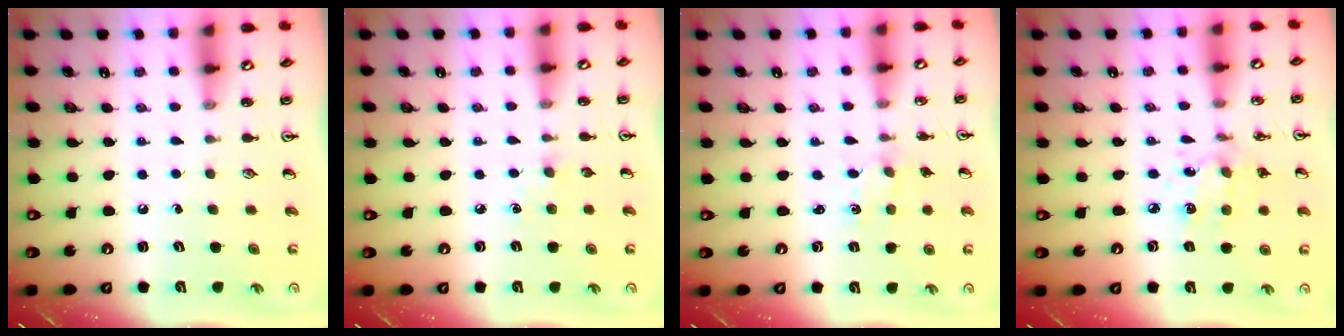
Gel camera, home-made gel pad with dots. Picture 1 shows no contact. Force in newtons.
{"total": 3.6, "press": 3.6, "slide": 0.5}
{"total": 0.0}
{"total": 4.7, "press": 4.5, "slide": 1.5}